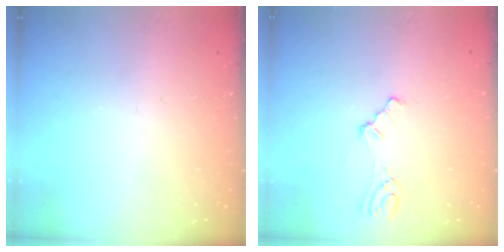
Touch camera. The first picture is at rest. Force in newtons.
{"total": 3.0, "press": 3.0, "slide": 0.4}